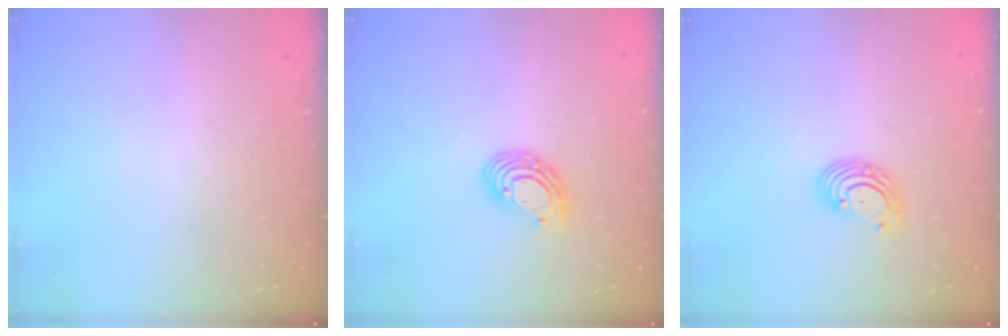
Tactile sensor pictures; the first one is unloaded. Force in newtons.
{"total": 9.2, "press": 9.1, "slide": 1.6}
{"total": 3.5, "press": 3.5, "slide": 0.2}